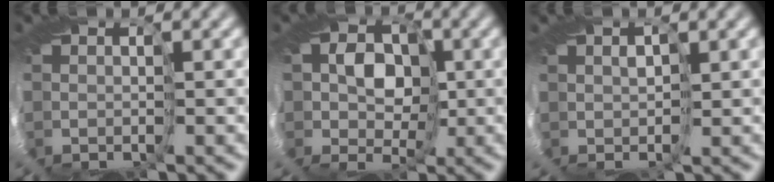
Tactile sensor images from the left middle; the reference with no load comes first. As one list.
[{"total": 4.3, "force": [0.6, 3.6, 2.3], "torque": [-0.008, 0.017, -0.031]}, {"total": 1.7, "force": [1.0, -1.0, -1.0], "torque": [0.020, 0.020, 0.004]}]